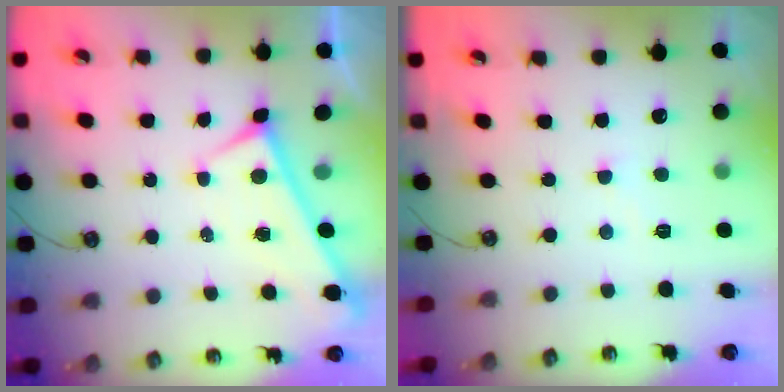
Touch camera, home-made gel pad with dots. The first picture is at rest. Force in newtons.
{"total": 5.4, "press": 5.4, "slide": 0.4}